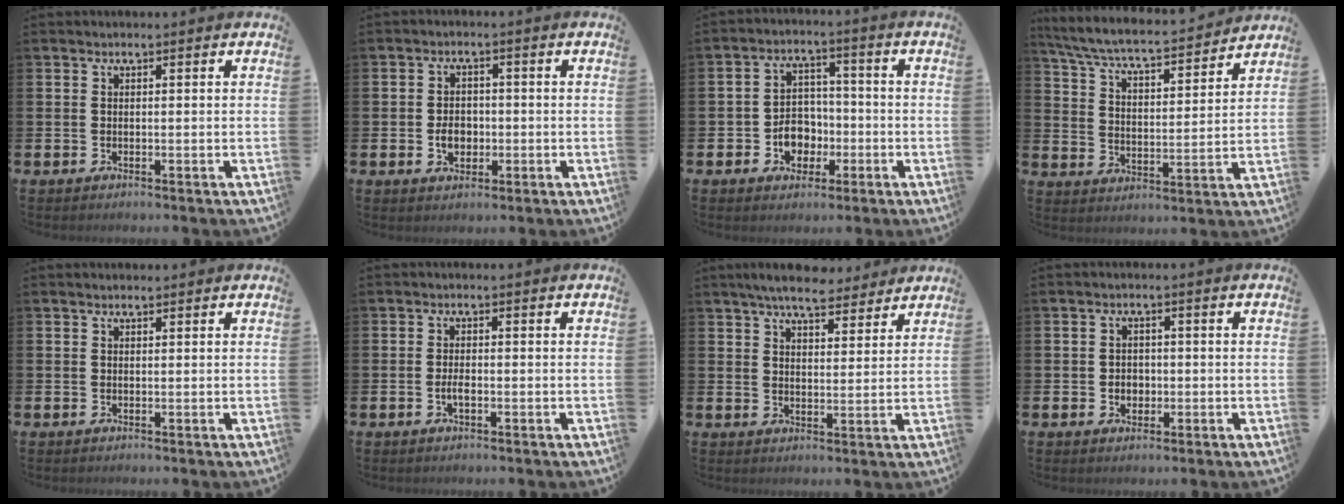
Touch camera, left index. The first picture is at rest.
{"total": 3.2, "force": [-0.7, 2.4, 2.0], "torque": [-0.016, -0.004, -0.021]}
{"total": 5.4, "force": [-1.8, 4.5, 2.4], "torque": [-0.035, 0.006, -0.038]}
{"total": 6.3, "force": [5.8, 0.7, 2.2], "torque": [-0.074, -0.047, 0.096]}
{"total": 0.7, "force": [0.7, 0.2, 0.2], "torque": [0.003, -0.001, 0.010]}
{"total": 1.7, "force": [-0.5, 0.7, 1.5], "torque": [-0.020, -0.003, -0.012]}
{"total": 6.6, "force": [6.2, 1.4, 1.8], "torque": [-0.028, -0.031, 0.107]}
{"total": 2.1, "force": [-0.3, 1.9, 0.8], "torque": [0.004, -0.002, -0.015]}